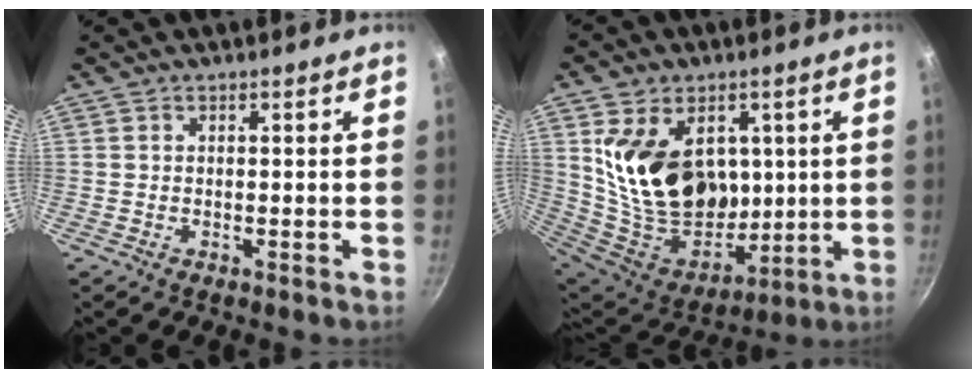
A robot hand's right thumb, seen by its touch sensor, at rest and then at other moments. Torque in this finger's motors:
{"motor_torque": [-0.72, 1.98, 1.10, -0.16, 0.25]}